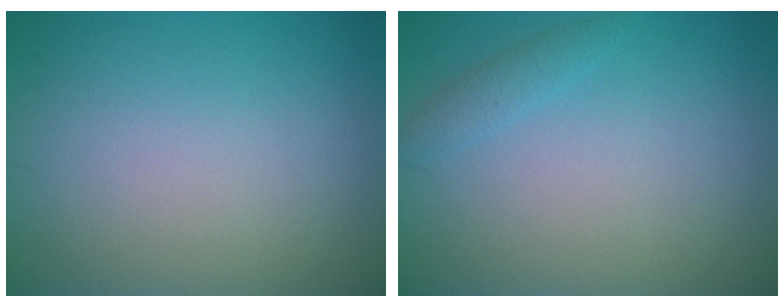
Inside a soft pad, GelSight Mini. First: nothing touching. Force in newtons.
{"total": 1.2, "press": 1.2, "slide": 0.1}